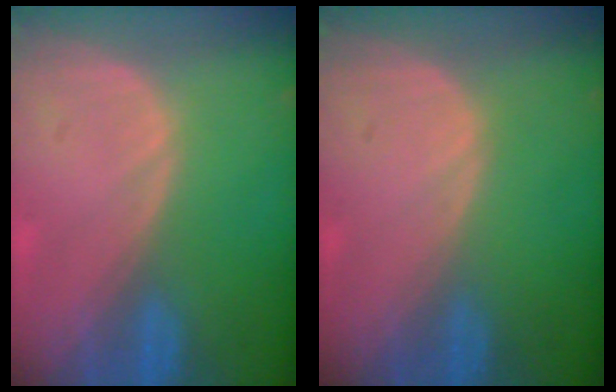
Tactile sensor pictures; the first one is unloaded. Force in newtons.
{"total": 0.0}